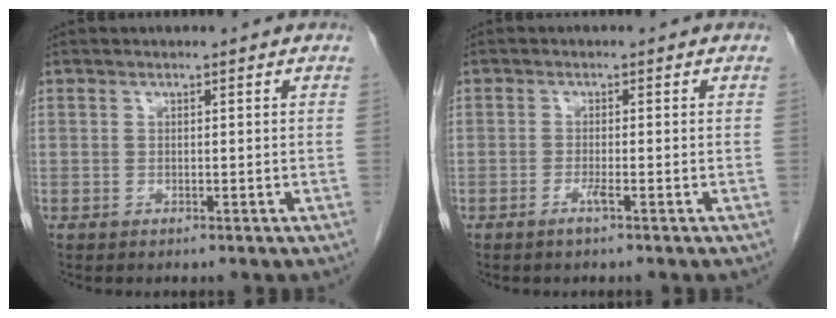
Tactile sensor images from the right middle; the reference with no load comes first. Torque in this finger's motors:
{"motor_torque": [-0.06, 0.08, 0.06, 0.00]}